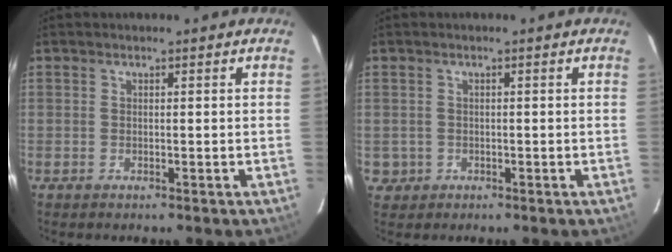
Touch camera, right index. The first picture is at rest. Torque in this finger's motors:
{"motor_torque": [-0.40, 0.09, -1.05, -0.21]}